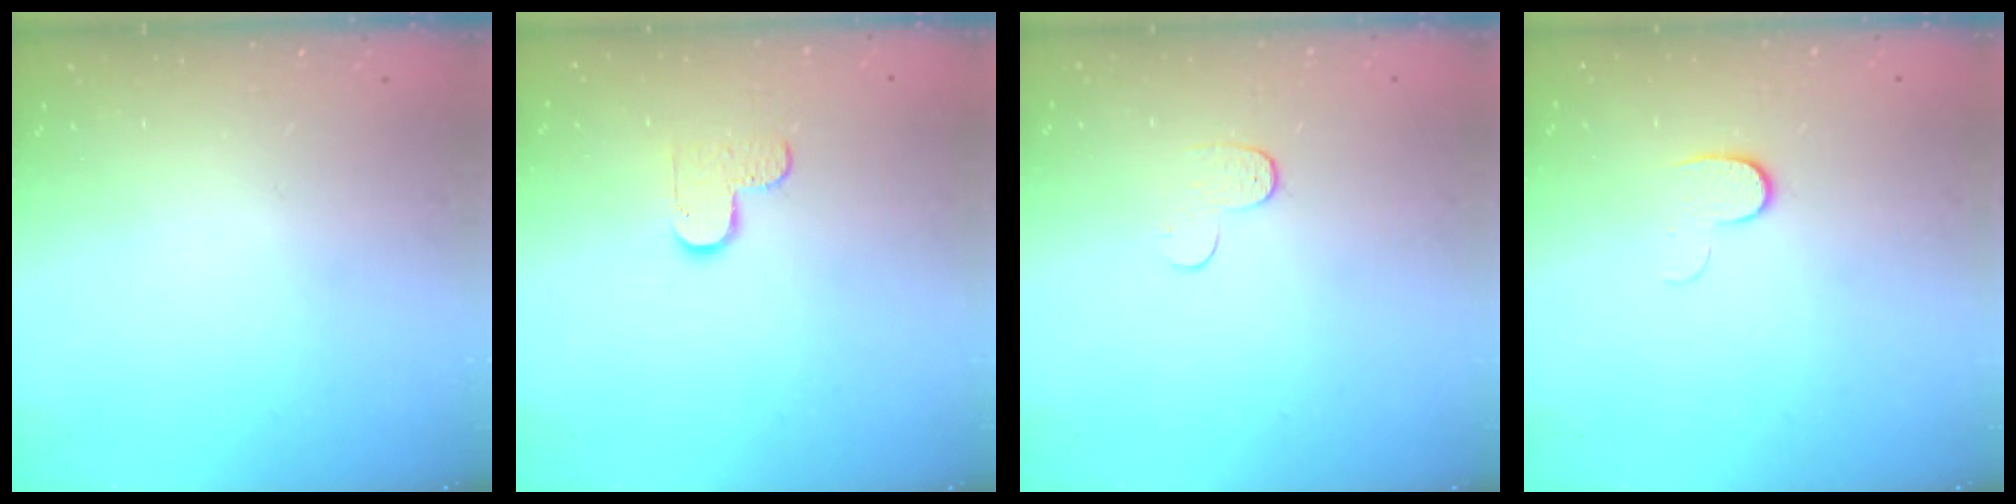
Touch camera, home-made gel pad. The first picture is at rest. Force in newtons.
{"total": 5.7, "press": 5.7, "slide": 0.4}
{"total": 3.9, "press": 3.8, "slide": 0.4}
{"total": 5.5, "press": 5.4, "slide": 0.8}